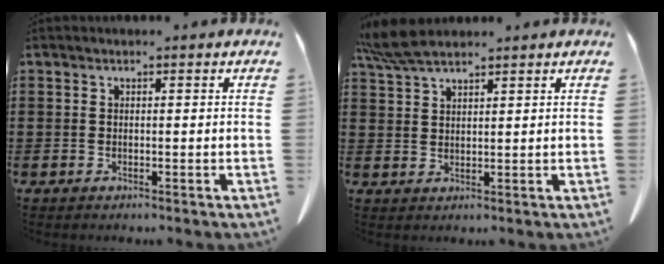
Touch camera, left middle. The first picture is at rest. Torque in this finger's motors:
{"motor_torque": [0.73, 0.34, 0.12, 0.07]}